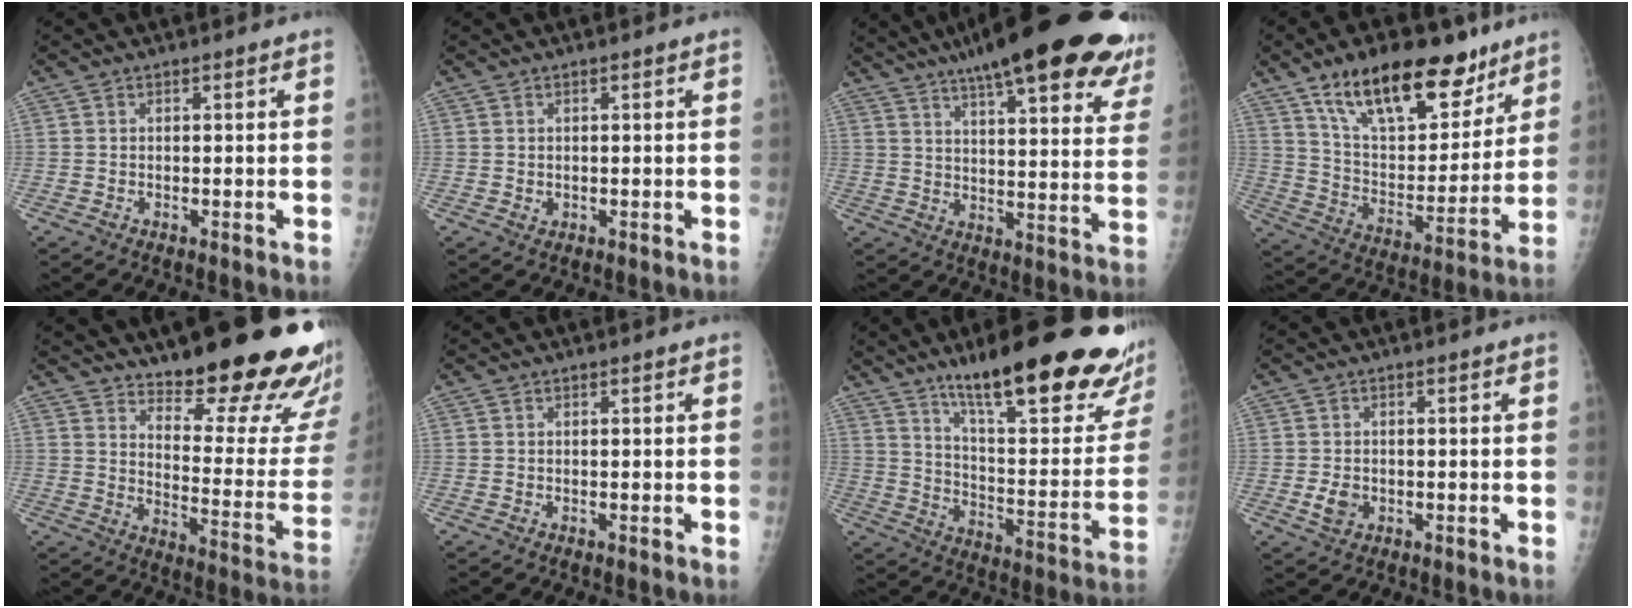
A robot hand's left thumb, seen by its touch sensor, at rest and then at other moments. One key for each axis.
{"total": 1.1, "fx": 0.0, "fy": 1.0, "fz": 0.5, "tx": -0.006, "ty": 0.000, "tz": 0.004}
{"total": 30.1, "fx": 21.4, "fy": 6.8, "fz": 20.0, "tx": -0.245, "ty": -0.055, "tz": 0.275}
{"total": 23.3, "fx": 15.0, "fy": 10.6, "fz": 14.3, "tx": -0.184, "ty": -0.052, "tz": 0.254}
{"total": 24.9, "fx": 18.1, "fy": 6.2, "fz": 15.9, "tx": -0.178, "ty": -0.132, "tz": 0.241}
{"total": 0.0}
{"total": 30.6, "fx": 19.9, "fy": 6.7, "fz": 22.3, "tx": -0.266, "ty": -0.080, "tz": 0.298}
{"total": 3.3, "fx": -0.9, "fy": 2.5, "fz": 2.0, "tx": -0.031, "ty": 0.001, "tz": -0.013}